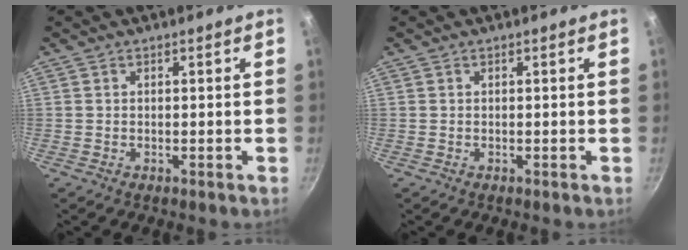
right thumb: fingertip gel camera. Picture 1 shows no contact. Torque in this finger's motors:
{"motor_torque": [-0.29, -0.07, 0.18, -0.01, 0.00]}